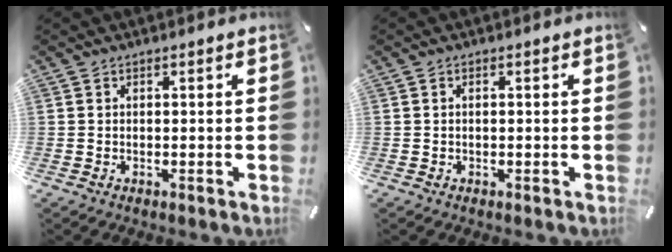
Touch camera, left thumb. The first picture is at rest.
{"total": 0.5, "force": [0.0, 0.2, 0.5], "torque": [-0.010, 0.001, -0.001]}